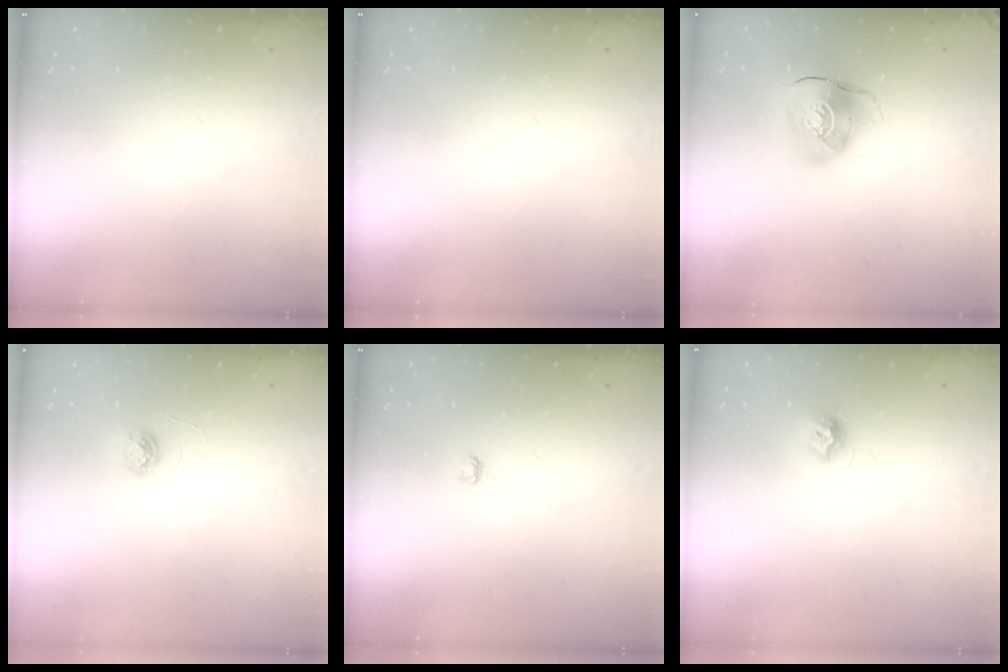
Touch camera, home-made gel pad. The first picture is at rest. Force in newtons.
{"total": 0.0}
{"total": 10.8, "press": 10.7, "slide": 1.5}
{"total": 3.7, "press": 3.7, "slide": 0.3}
{"total": 2.8, "press": 2.8, "slide": 0.3}
{"total": 7.4, "press": 7.4, "slide": 0.4}